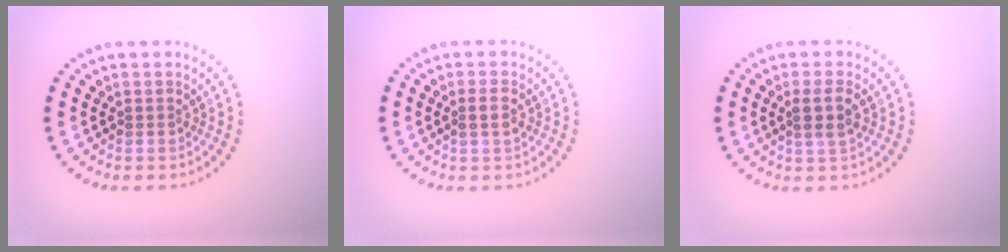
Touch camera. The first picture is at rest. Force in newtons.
{"total": 1.3, "press": 1.2, "slide": 0.6}
{"total": 2.1, "press": 1.8, "slide": 1.0}